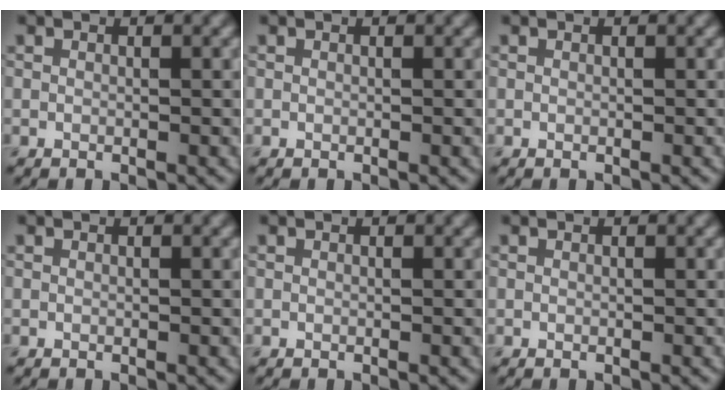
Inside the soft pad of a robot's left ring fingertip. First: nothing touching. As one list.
[{"total": 0.0}, {"total": 0.0}, {"total": 0.0}, {"total": 0.0}, {"total": 0.0}]